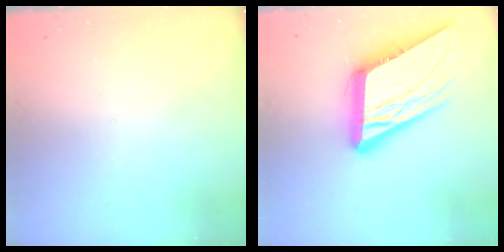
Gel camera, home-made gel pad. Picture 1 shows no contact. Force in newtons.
{"total": 18.7, "press": 18.6, "slide": 2.1}